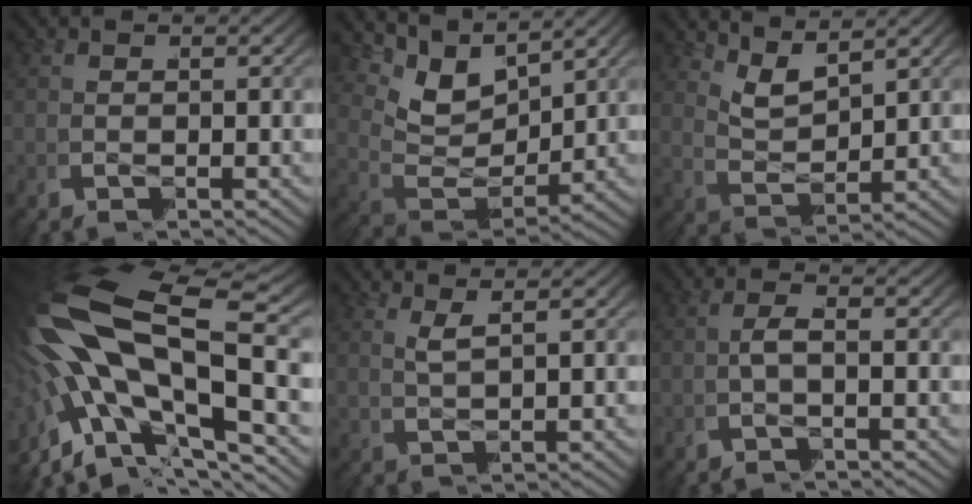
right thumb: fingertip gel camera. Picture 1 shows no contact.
{"total": 6.1, "force": [1.3, 4.3, 4.2], "torque": [-0.094, -0.023, 0.033]}
{"total": 3.8, "force": [2.2, 1.9, 2.4], "torque": [-0.054, -0.008, 0.043]}
{"total": 11.8, "force": [-1.3, 6.3, 9.9], "torque": [-0.221, -0.022, -0.010]}
{"total": 1.7, "force": [1.5, -0.4, 0.7], "torque": [-0.006, 0.013, 0.031]}
{"total": 1.6, "force": [-0.3, 0.3, 1.5], "torque": [-0.027, 0.008, -0.014]}